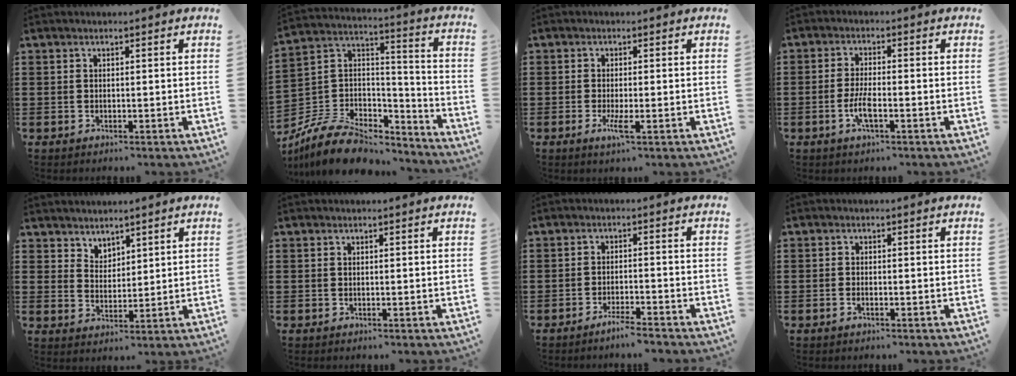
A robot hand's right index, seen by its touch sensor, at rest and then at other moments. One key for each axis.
{"total": 10.6, "fx": -8.3, "fy": 5.2, "fz": 4.2, "tx": -0.097, "ty": 0.022, "tz": -0.159}
{"total": 2.9, "fx": -1.1, "fy": 0.2, "fz": 2.7, "tx": -0.060, "ty": -0.015, "tz": -0.022}
{"total": 3.8, "fx": -1.5, "fy": 0.6, "fz": 3.5, "tx": -0.080, "ty": -0.008, "tz": -0.032}
{"total": 3.2, "fx": 2.8, "fy": 1.5, "fz": -0.3, "tx": -0.005, "ty": -0.001, "tz": 0.055}
{"total": 0.0}
{"total": 3.0, "fx": -2.7, "fy": 0.0, "fz": 1.2, "tx": -0.020, "ty": 0.004, "tz": -0.053}
{"total": 0.8, "fx": -0.5, "fy": 0.1, "fz": 0.6, "tx": -0.013, "ty": -0.006, "tz": -0.008}